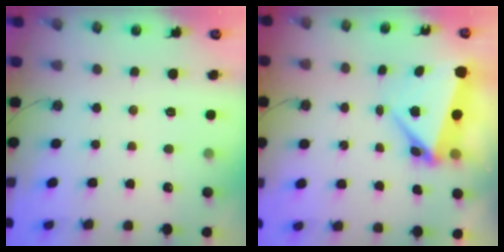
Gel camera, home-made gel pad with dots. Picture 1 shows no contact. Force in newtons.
{"total": 6.5, "press": 6.4, "slide": 1.1}